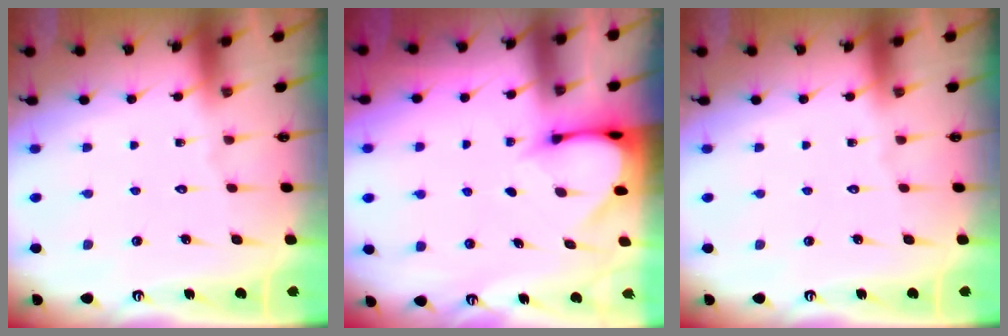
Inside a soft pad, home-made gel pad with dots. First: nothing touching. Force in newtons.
{"total": 3.2, "press": 3.2, "slide": 0.3}
{"total": 0.0}